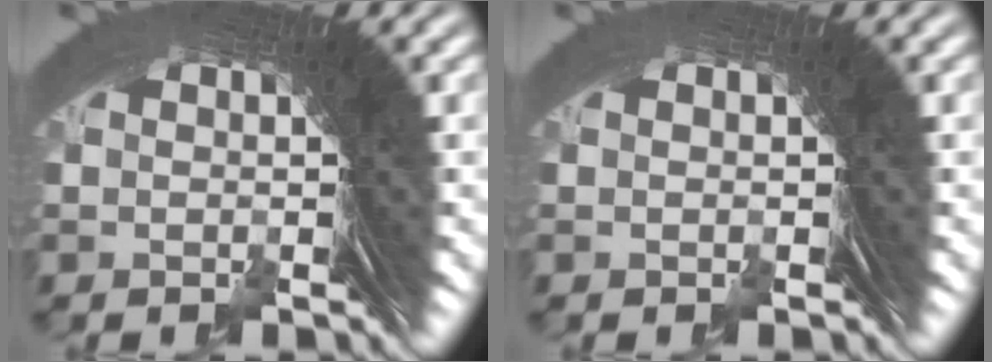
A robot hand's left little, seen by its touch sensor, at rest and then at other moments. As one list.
[{"total": 0.0}]